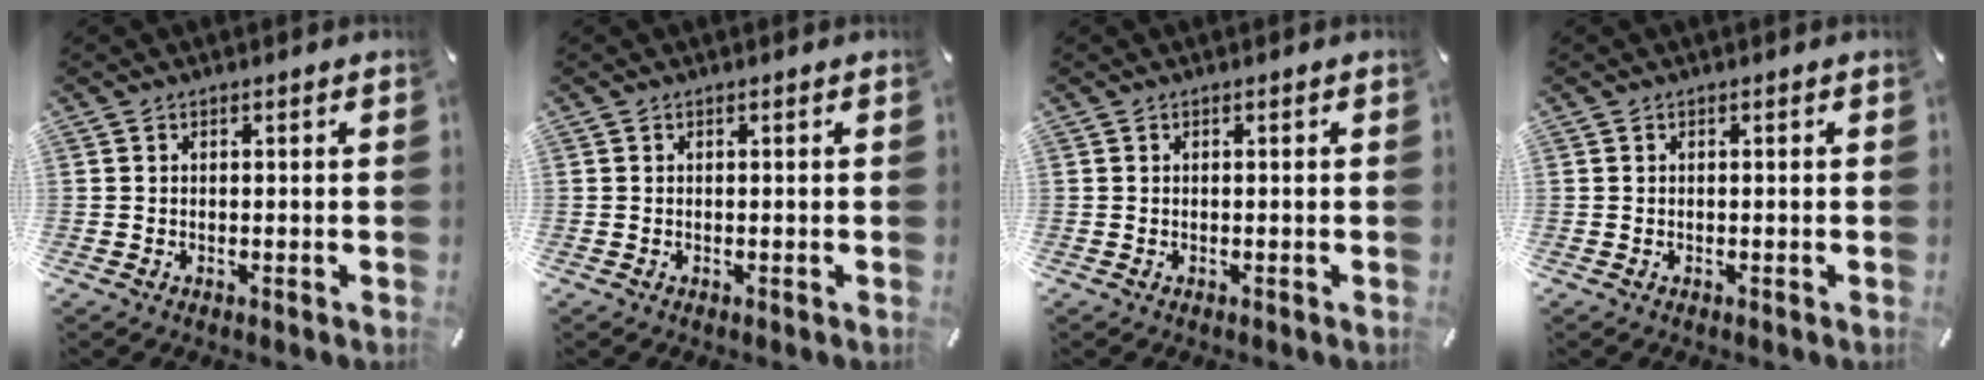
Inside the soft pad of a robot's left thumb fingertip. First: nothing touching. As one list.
[{"total": 0.0}, {"total": 0.0}, {"total": 0.0}]